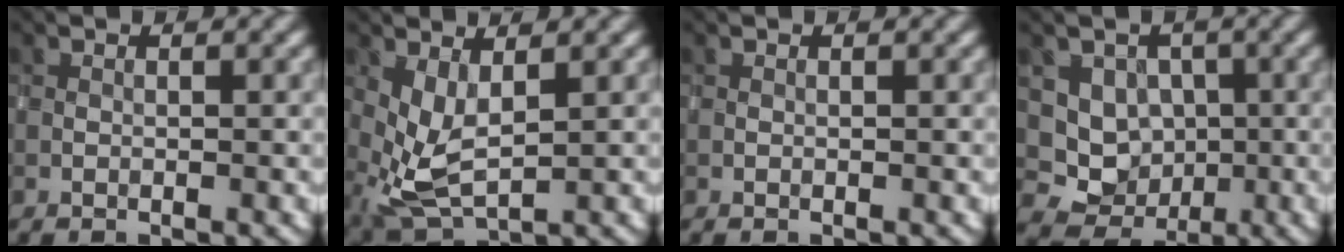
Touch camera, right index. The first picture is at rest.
{"total": 3.6, "force": [1.0, 1.6, 3.1], "torque": [-0.079, -0.010, 0.022]}
{"total": 0.0}
{"total": 4.8, "force": [0.8, 4.4, 1.6], "torque": [-0.009, -0.004, -0.001]}